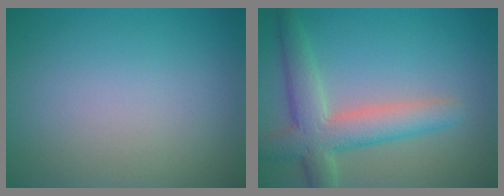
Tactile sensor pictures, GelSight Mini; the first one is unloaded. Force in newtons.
{"total": 5.8, "press": 5.8, "slide": 0.4}